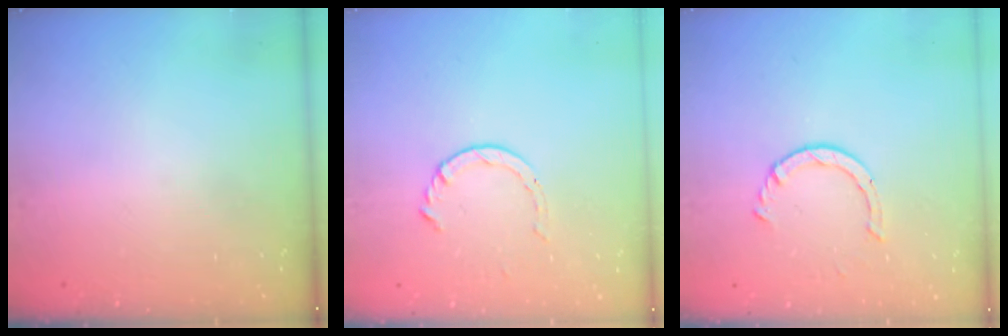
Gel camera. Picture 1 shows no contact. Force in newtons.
{"total": 3.5, "press": 3.5, "slide": 0.4}
{"total": 2.3, "press": 2.3, "slide": 0.2}